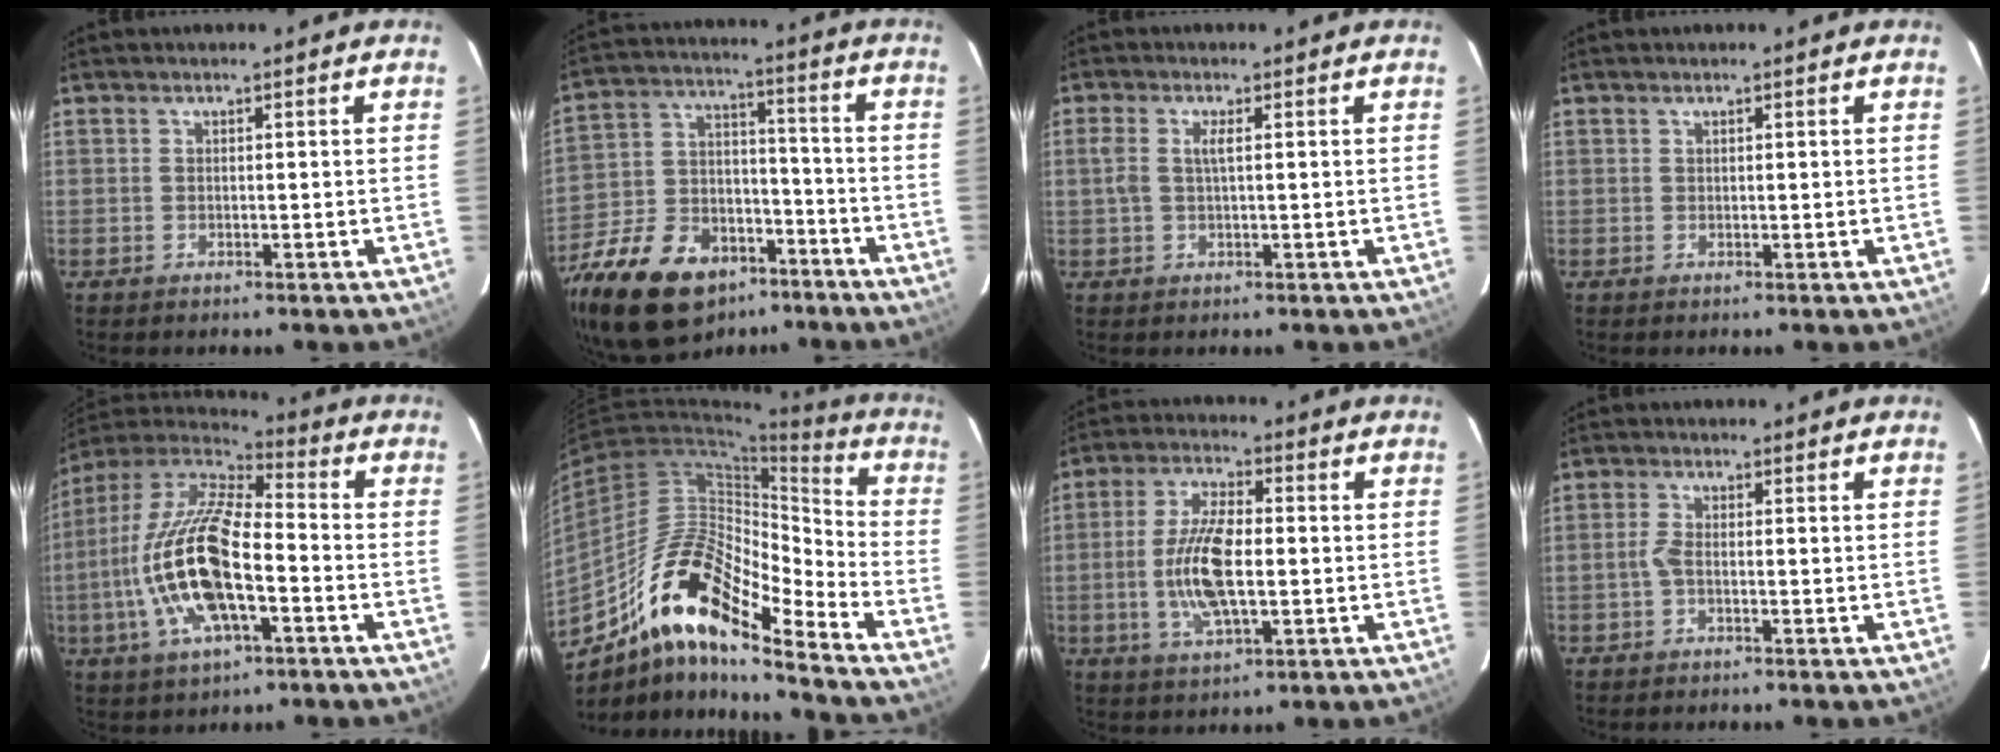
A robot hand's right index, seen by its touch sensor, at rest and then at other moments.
{"total": 28.3, "force": [-18.0, 15.6, 15.2], "torque": [-0.338, 0.004, -0.285]}
{"total": 2.7, "force": [0.4, 0.6, 2.6], "torque": [-0.054, 0.002, 0.005]}
{"total": 0.0}
{"total": 20.3, "force": [-5.2, 7.6, 18.2], "torque": [-0.367, -0.014, -0.103]}
{"total": 18.3, "force": [-12.7, 4.5, 12.3], "torque": [-0.205, 0.004, -0.245]}
{"total": 11.4, "force": [-1.3, 4.2, 10.6], "torque": [-0.214, 0.000, -0.024]}
{"total": 1.8, "force": [-0.7, 0.3, 1.6], "torque": [-0.037, 0.002, -0.015]}